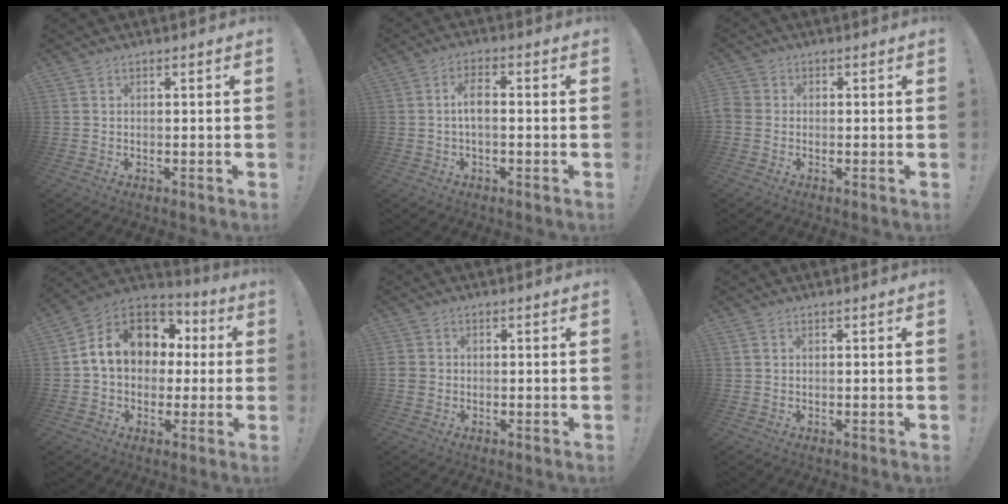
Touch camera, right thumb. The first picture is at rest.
{"total": 5.3, "force": [0.0, 2.0, 4.9], "torque": [-0.087, 0.002, -0.001]}
{"total": 2.6, "force": [-0.7, 2.2, 1.1], "torque": [-0.028, 0.006, -0.014]}
{"total": 15.9, "force": [3.8, 12.4, 9.2], "torque": [-0.140, 0.002, 0.079]}
{"total": 2.4, "force": [-0.5, 2.1, 0.9], "torque": [-0.016, 0.008, -0.007]}
{"total": 0.6, "force": [0.3, 0.4, 0.2], "torque": [-0.006, 0.001, 0.006]}